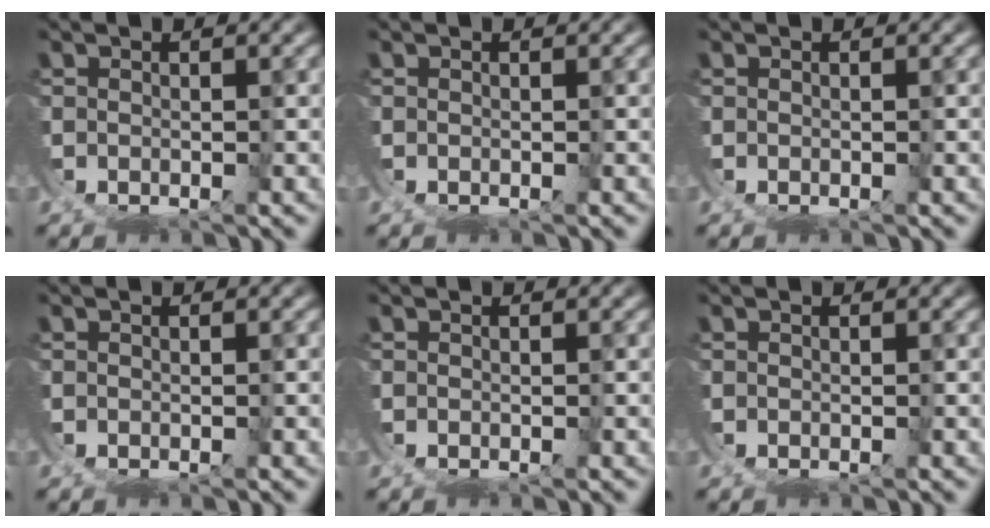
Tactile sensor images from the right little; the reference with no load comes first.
{"total": 0.0}
{"total": 0.0}
{"total": 0.0}
{"total": 0.0}
{"total": 0.0}